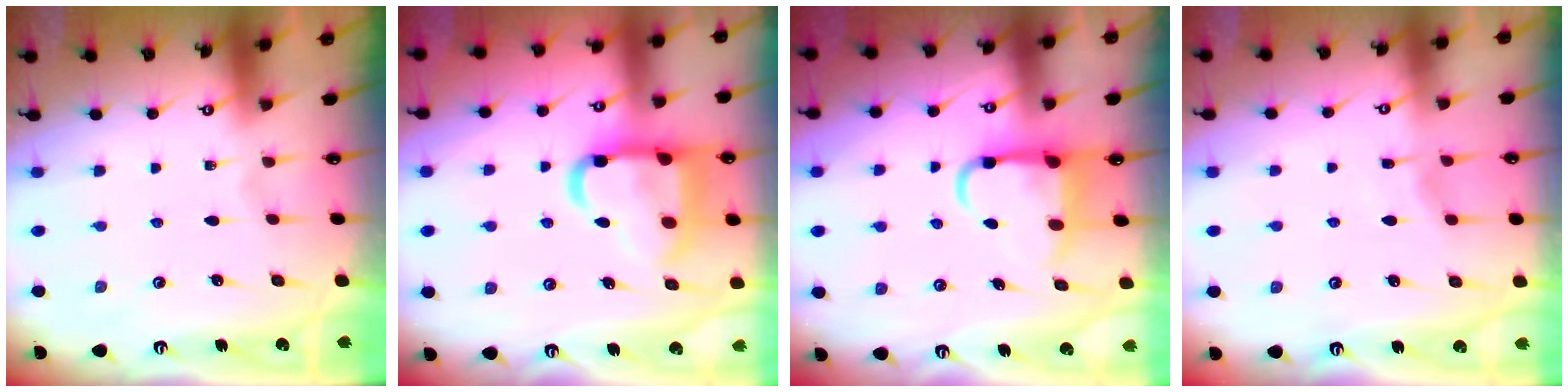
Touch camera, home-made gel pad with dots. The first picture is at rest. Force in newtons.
{"total": 17.7, "press": 17.5, "slide": 2.0}
{"total": 7.4, "press": 7.2, "slide": 1.4}
{"total": 2.9, "press": 2.9, "slide": 0.4}